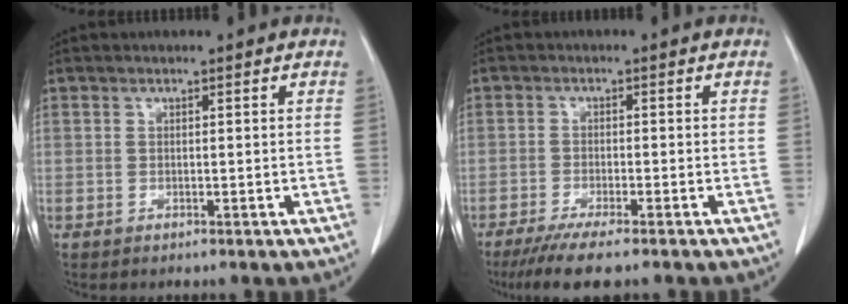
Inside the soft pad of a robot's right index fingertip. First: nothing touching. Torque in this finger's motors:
{"motor_torque": [0.06, -0.19, 0.34, 0.10]}